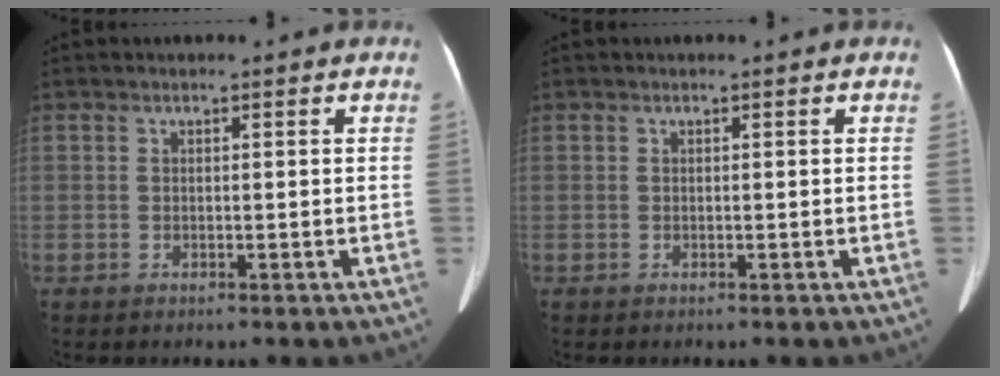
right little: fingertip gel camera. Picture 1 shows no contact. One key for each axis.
{"total": 0.0}